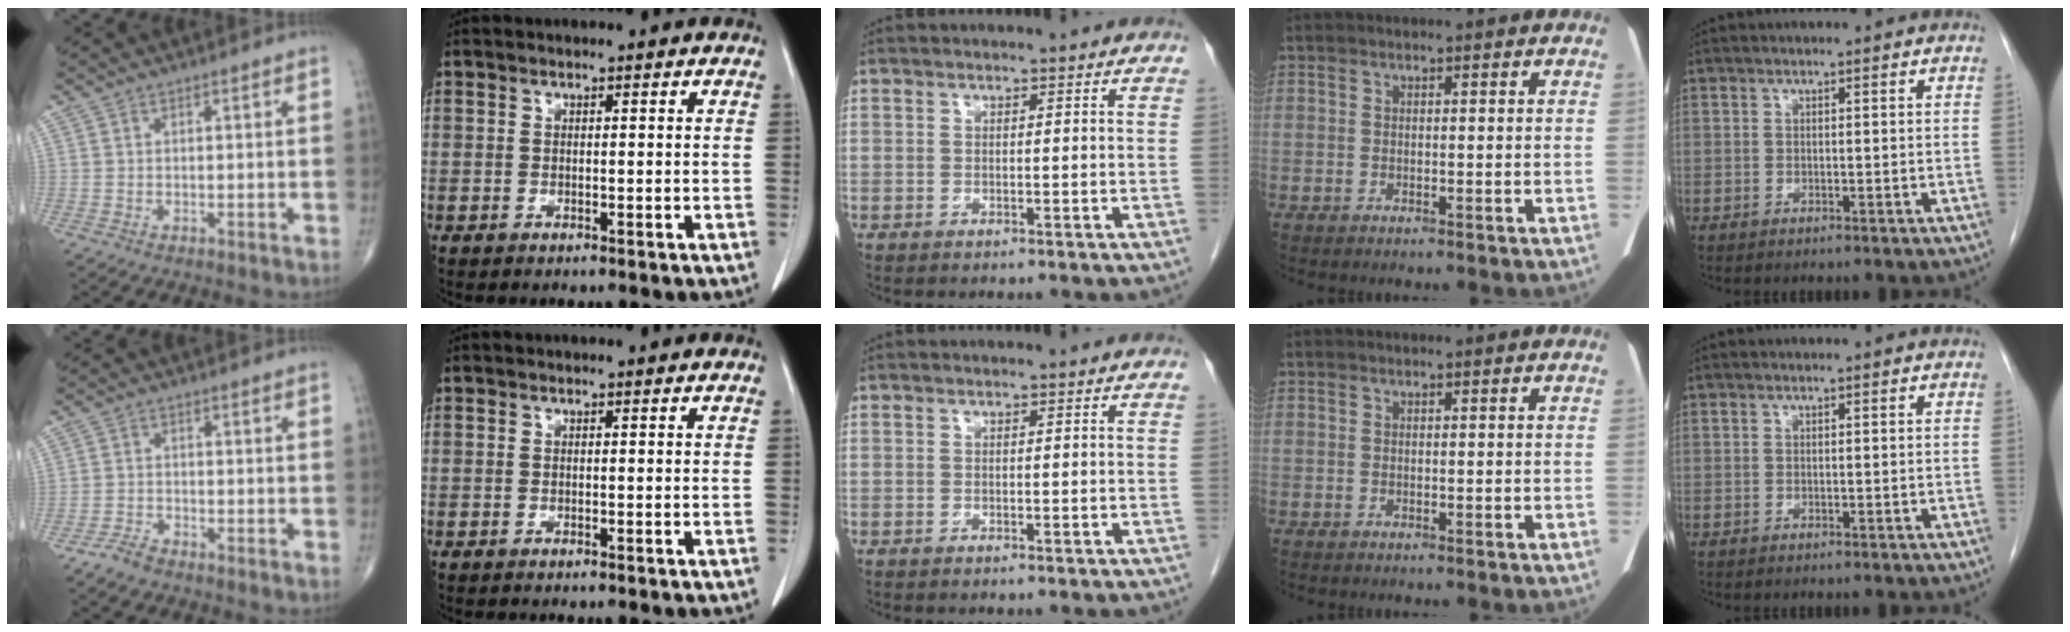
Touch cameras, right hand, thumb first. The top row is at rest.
{"thumb": {"total": 2.5, "force": [-2.2, 0.7, 0.9], "torque": [-0.023, 0.004, -0.046]}}